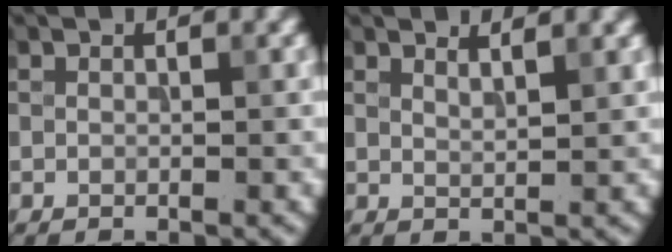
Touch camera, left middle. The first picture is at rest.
{"total": 1.5, "force": [1.3, 0.0, 0.7], "torque": [-0.011, 0.007, 0.021]}